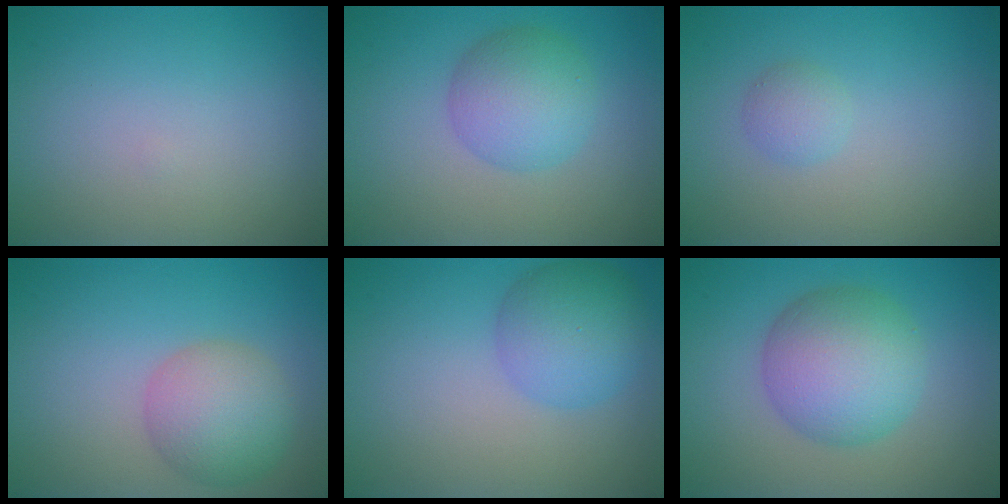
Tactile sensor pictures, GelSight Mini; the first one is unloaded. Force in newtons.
{"total": 4.7, "press": 4.7, "slide": 0.1}
{"total": 1.4, "press": 1.4, "slide": 0.0}
{"total": 4.8, "press": 4.8, "slide": 0.2}
{"total": 4.9, "press": 4.9, "slide": 0.1}
{"total": 7.0, "press": 7.0, "slide": 0.1}